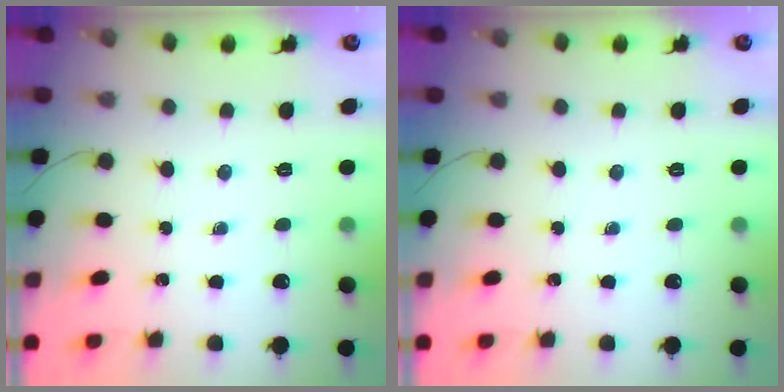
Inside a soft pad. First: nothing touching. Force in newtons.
{"total": 0.0}